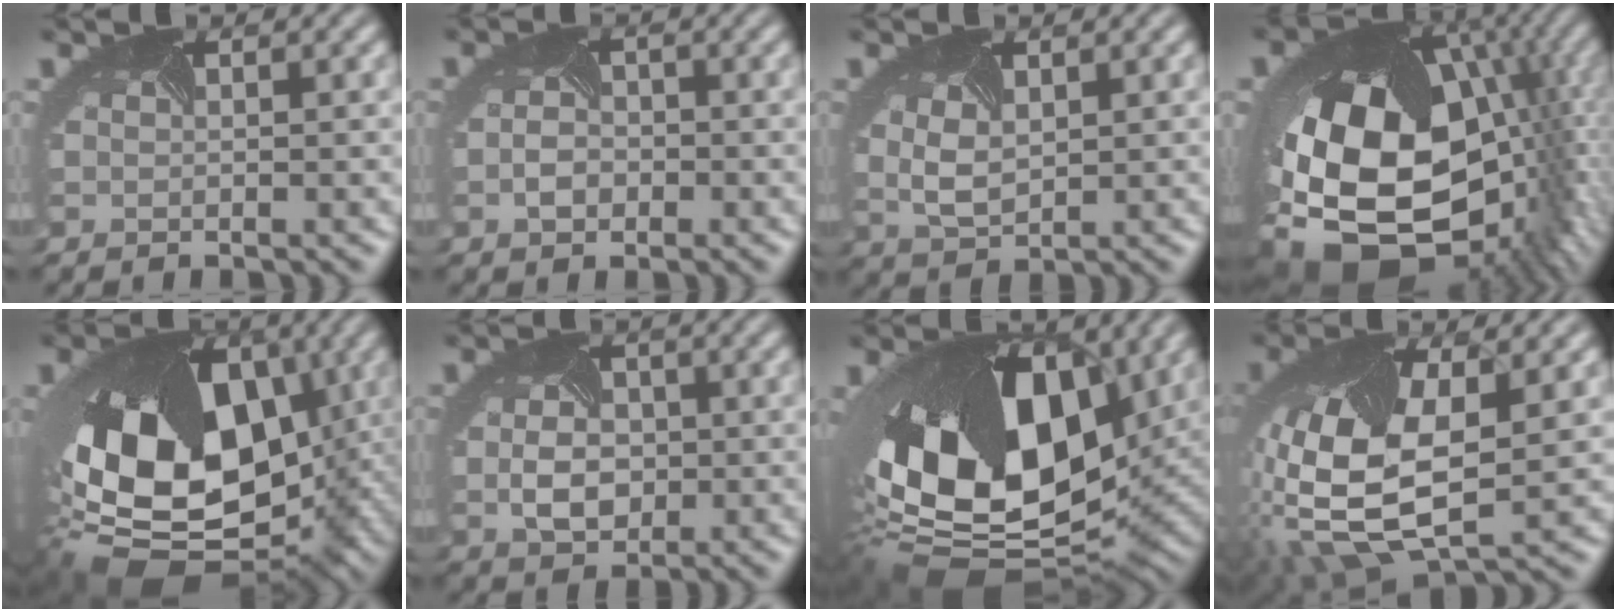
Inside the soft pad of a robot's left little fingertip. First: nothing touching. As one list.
[{"total": 1.7, "force": [-0.8, 1.2, 0.9], "torque": [-0.022, -0.001, -0.017]}, {"total": 2.3, "force": [0.6, 1.4, 1.7], "torque": [-0.052, -0.003, 0.017]}, {"total": 19.4, "force": [-4.6, 13.3, 13.3], "torque": [-0.249, -0.067, -0.048]}, {"total": 17.4, "force": [-1.2, 11.7, 12.8], "torque": [-0.247, -0.041, -0.002]}, {"total": 3.6, "force": [-0.3, 2.7, 2.4], "torque": [-0.050, -0.001, -0.003]}, {"total": 18.1, "force": [2.4, 11.4, 14.0], "torque": [-0.297, -0.029, 0.050]}, {"total": 11.7, "force": [-0.9, 6.4, 9.7], "torque": [-0.240, -0.022, -0.010]}]